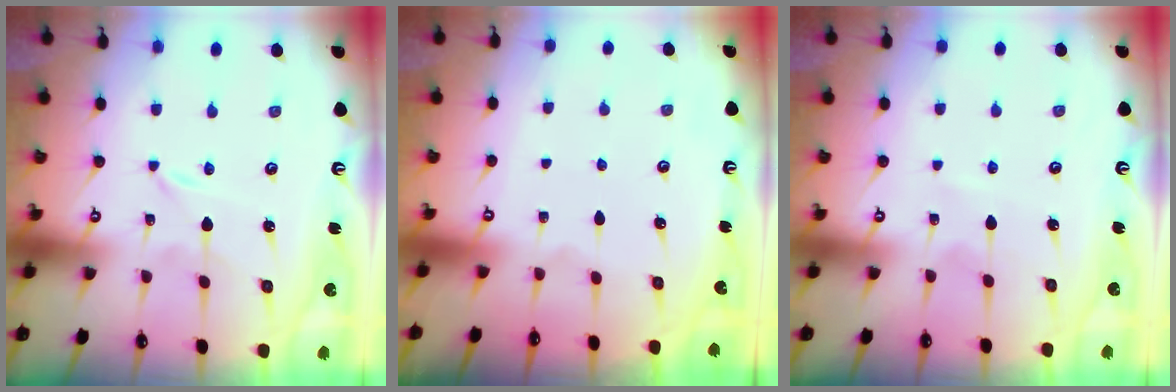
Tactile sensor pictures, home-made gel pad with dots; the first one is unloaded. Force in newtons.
{"total": 0.5, "press": 0.5, "slide": 0.1}
{"total": 3.0, "press": 3.0, "slide": 0.3}